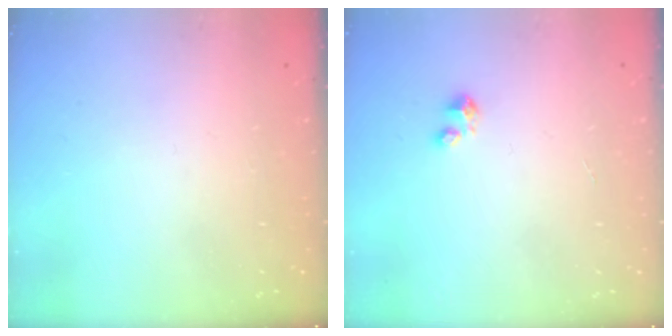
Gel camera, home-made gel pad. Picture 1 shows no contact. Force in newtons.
{"total": 1.6, "press": 1.6, "slide": 0.1}